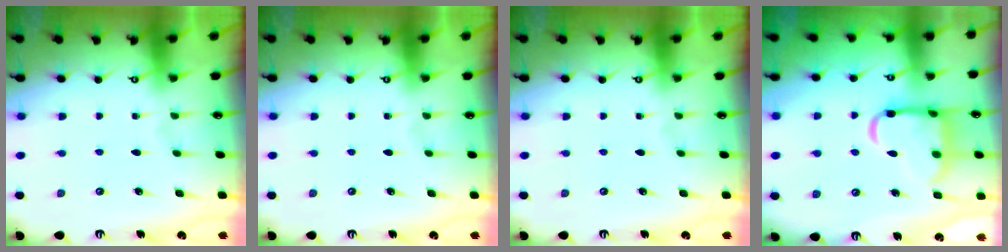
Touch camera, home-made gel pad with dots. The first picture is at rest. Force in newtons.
{"total": 0.0}
{"total": 0.0}
{"total": 14.1, "press": 14.1, "slide": 1.6}